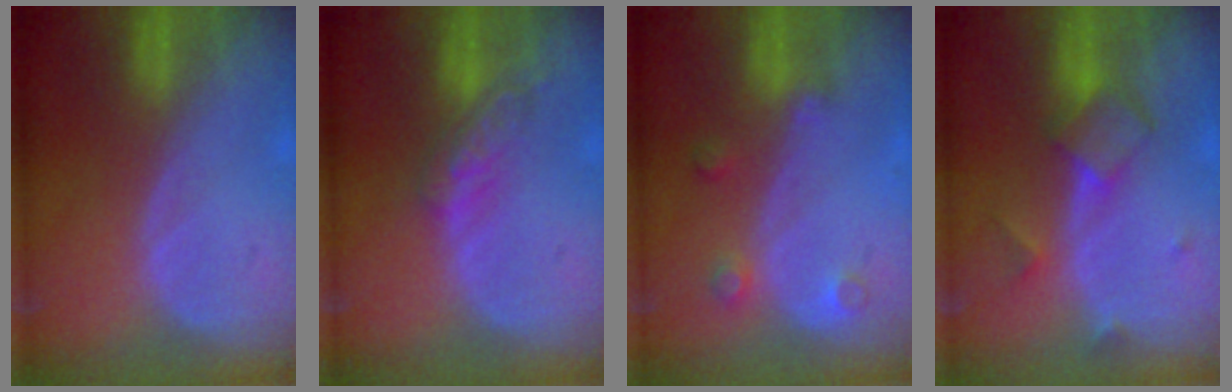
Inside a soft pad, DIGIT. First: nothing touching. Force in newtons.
{"total": 5.5, "press": 5.0, "slide": 2.4}
{"total": 3.4, "press": 3.1, "slide": 1.3}
{"total": 5.9, "press": 5.2, "slide": 2.9}